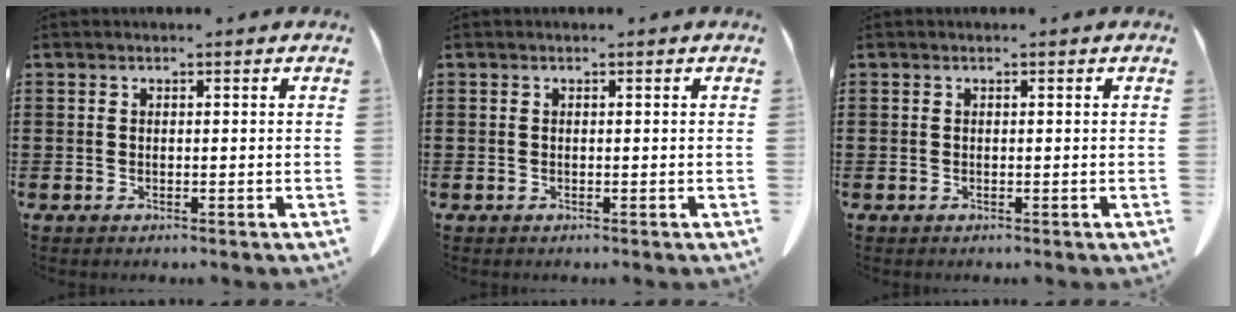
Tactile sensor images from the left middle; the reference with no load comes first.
{"total": 0.0}
{"total": 0.0}